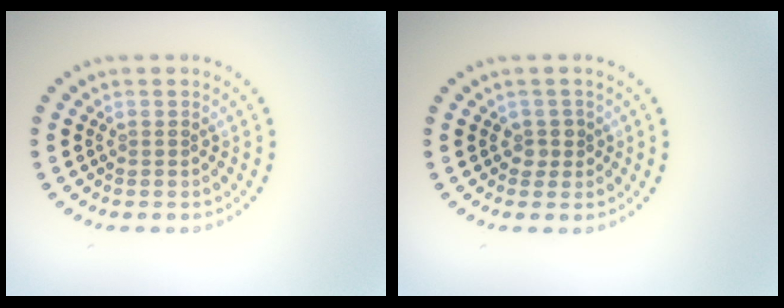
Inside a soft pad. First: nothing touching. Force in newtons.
{"total": 1.3, "press": 1.1, "slide": 0.6}